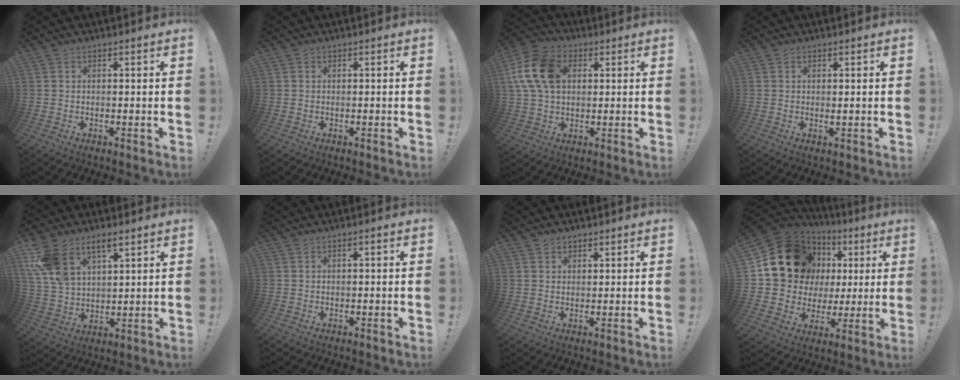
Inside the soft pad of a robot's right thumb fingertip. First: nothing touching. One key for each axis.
{"total": 0.0}
{"total": 14.9, "fx": 3.5, "fy": 10.4, "fz": 10.0, "tx": -0.185, "ty": 0.007, "tz": 0.071}
{"total": 0.9, "fx": 0.4, "fy": 0.0, "fz": 0.8, "tx": -0.005, "ty": -0.006, "tz": 0.004}
{"total": 11.7, "fx": 7.0, "fy": 6.7, "fz": 6.5, "tx": -0.125, "ty": -0.028, "tz": 0.136}
{"total": 0.7, "fx": -0.2, "fy": 0.1, "fz": 0.6, "tx": -0.014, "ty": 0.003, "tz": -0.004}
{"total": 1.8, "fx": 1.3, "fy": 1.0, "fz": 0.4, "tx": 0.003, "ty": -0.010, "tz": 0.023}
{"total": 17.3, "fx": 6.7, "fy": 13.6, "fz": 8.4, "tx": -0.113, "ty": -0.039, "tz": 0.148}